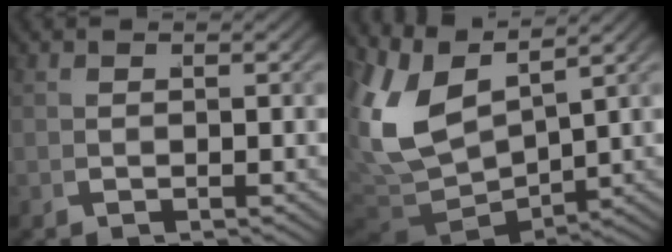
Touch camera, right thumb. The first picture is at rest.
{"total": 11.6, "force": [0.8, 7.8, 8.6], "torque": [-0.218, -0.050, 0.042]}